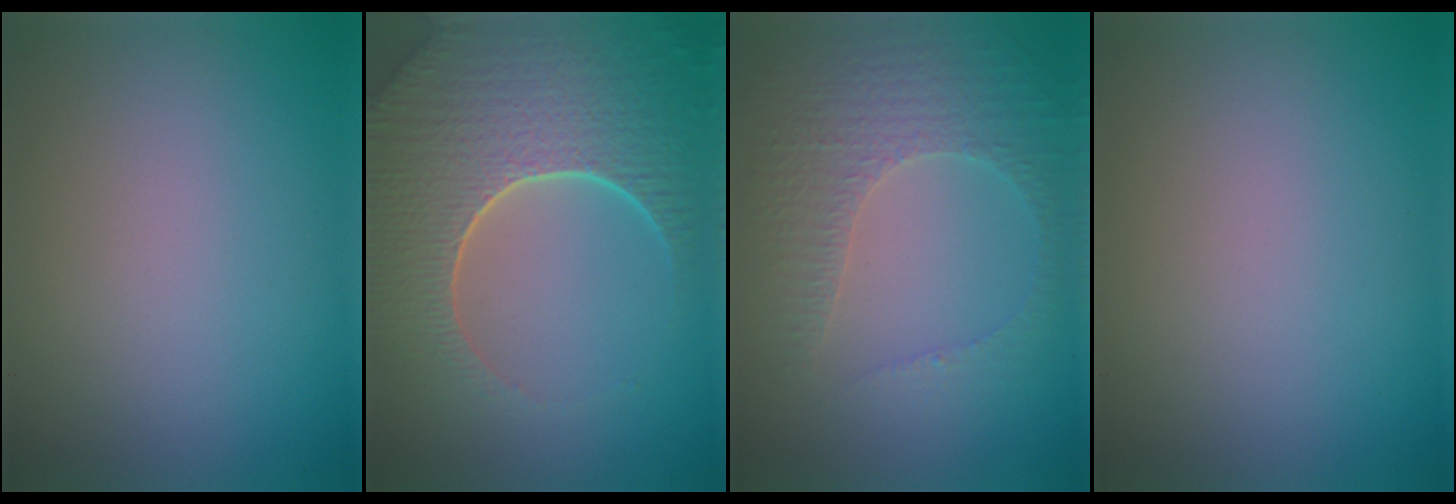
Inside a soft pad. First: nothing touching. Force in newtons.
{"total": 8.8, "press": 6.3, "slide": 6.2}
{"total": 4.6, "press": 3.3, "slide": 3.2}
{"total": 0.0}